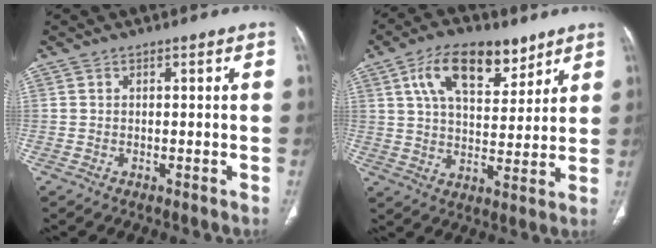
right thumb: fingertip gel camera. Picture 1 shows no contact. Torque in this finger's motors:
{"motor_torque": [-1.37, 1.78, 0.96, 0.42, 0.28]}